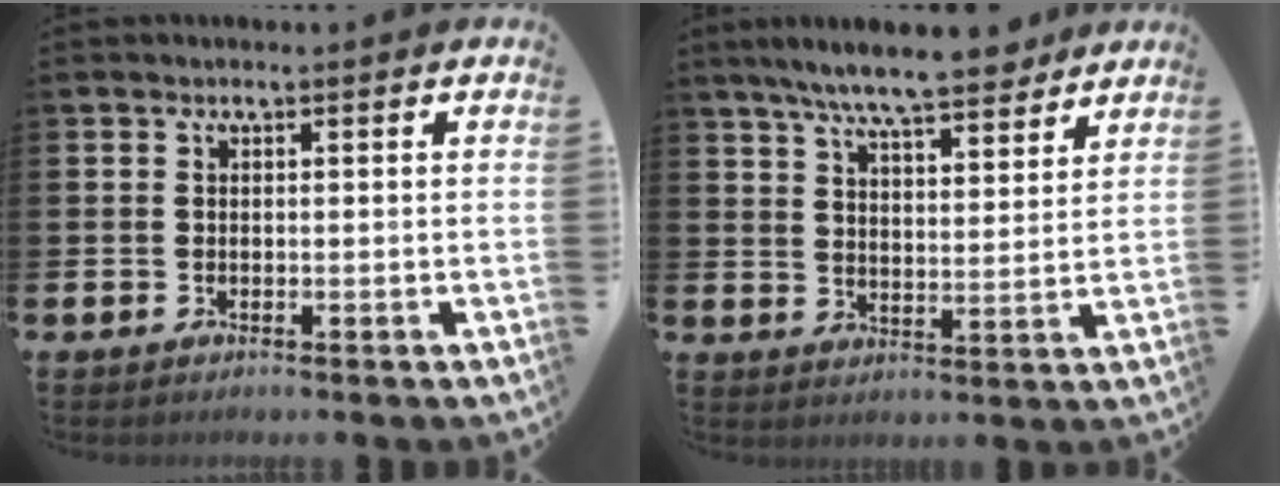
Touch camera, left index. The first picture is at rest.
{"total": 8.7, "force": [7.9, 1.0, 3.4], "torque": [-0.080, -0.039, 0.141]}